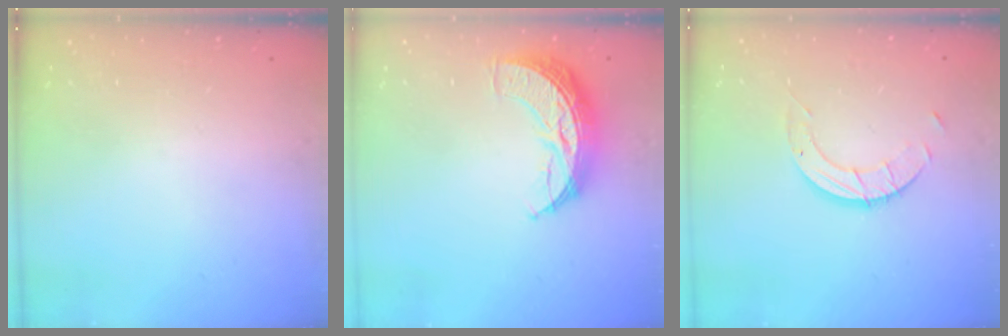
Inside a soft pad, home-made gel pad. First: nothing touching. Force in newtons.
{"total": 10.9, "press": 10.9, "slide": 0.4}
{"total": 5.6, "press": 5.6, "slide": 0.1}